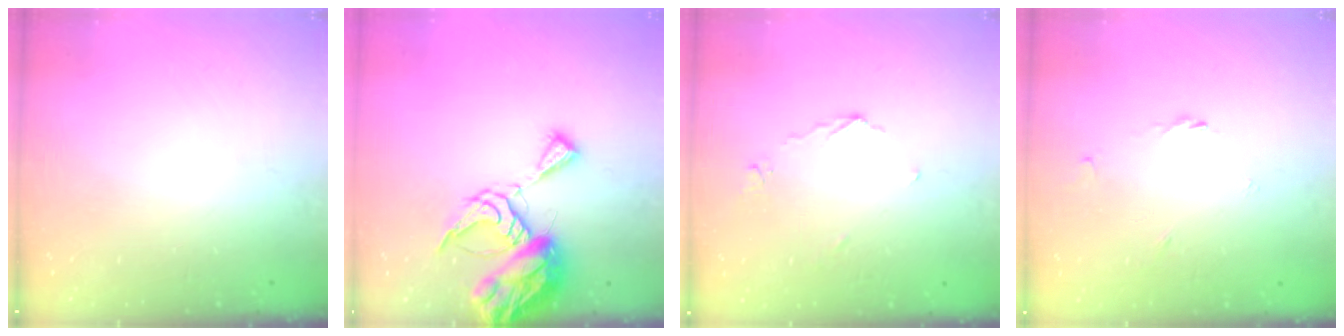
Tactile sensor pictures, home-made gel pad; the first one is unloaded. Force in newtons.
{"total": 13.3, "press": 13.2, "slide": 1.4}
{"total": 4.3, "press": 4.3, "slide": 0.6}
{"total": 1.2, "press": 1.2, "slide": 0.4}